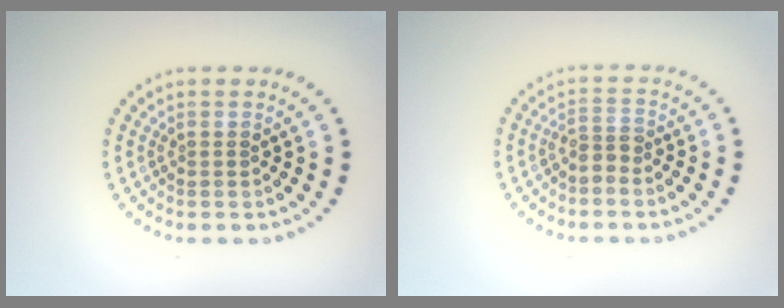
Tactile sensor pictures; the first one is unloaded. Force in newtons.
{"total": 1.9, "press": 1.4, "slide": 1.2}